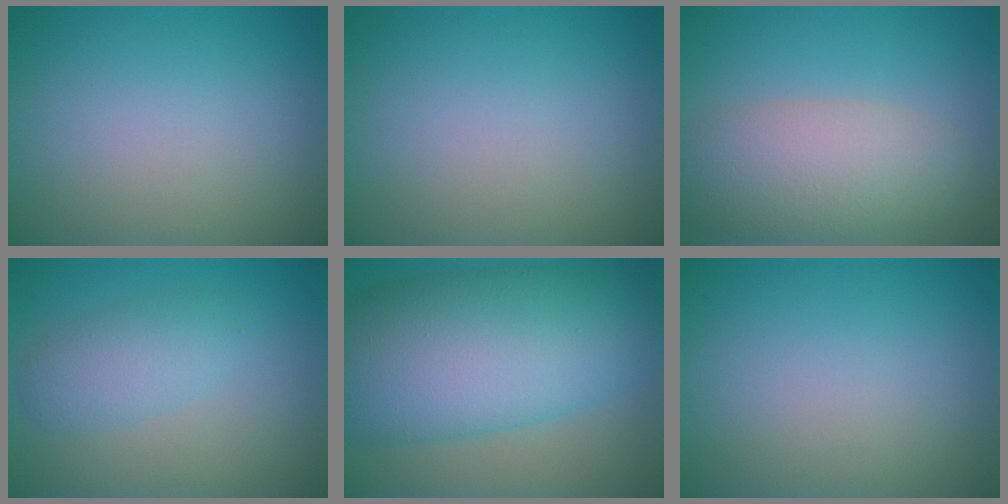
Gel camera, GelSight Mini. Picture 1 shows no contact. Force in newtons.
{"total": 0.0}
{"total": 6.8, "press": 6.8, "slide": 0.2}
{"total": 2.8, "press": 2.8, "slide": 0.1}
{"total": 13.4, "press": 13.4, "slide": 0.2}
{"total": 0.0}